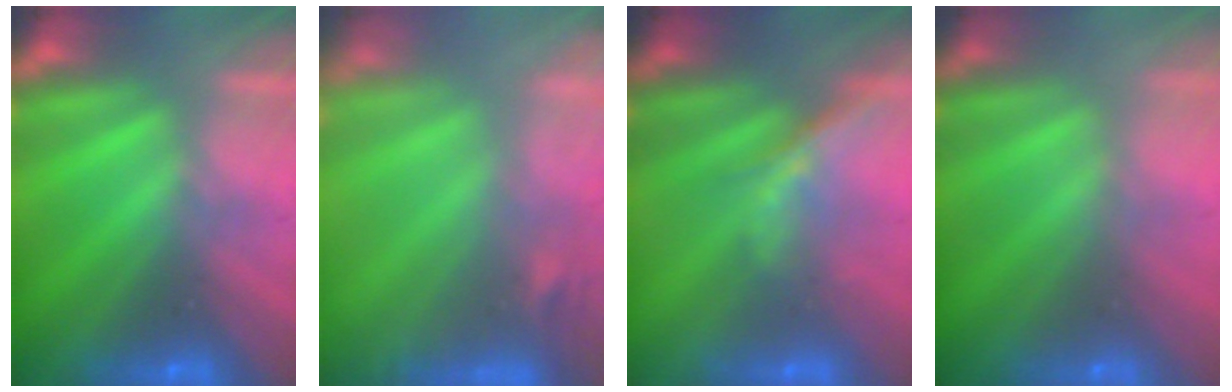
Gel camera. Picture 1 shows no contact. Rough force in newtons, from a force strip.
{"total": 7.4}
{"total": 2.0}
{"total": 9.0}